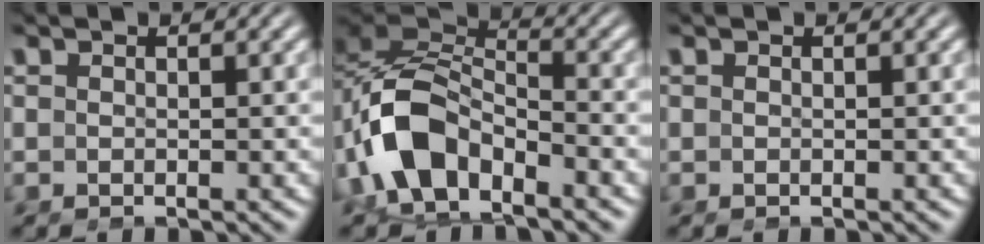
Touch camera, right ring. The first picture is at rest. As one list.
[{"total": 9.7, "force": [-2.3, 7.5, 5.7], "torque": [-0.158, -0.024, -0.042]}, {"total": 0.0}]